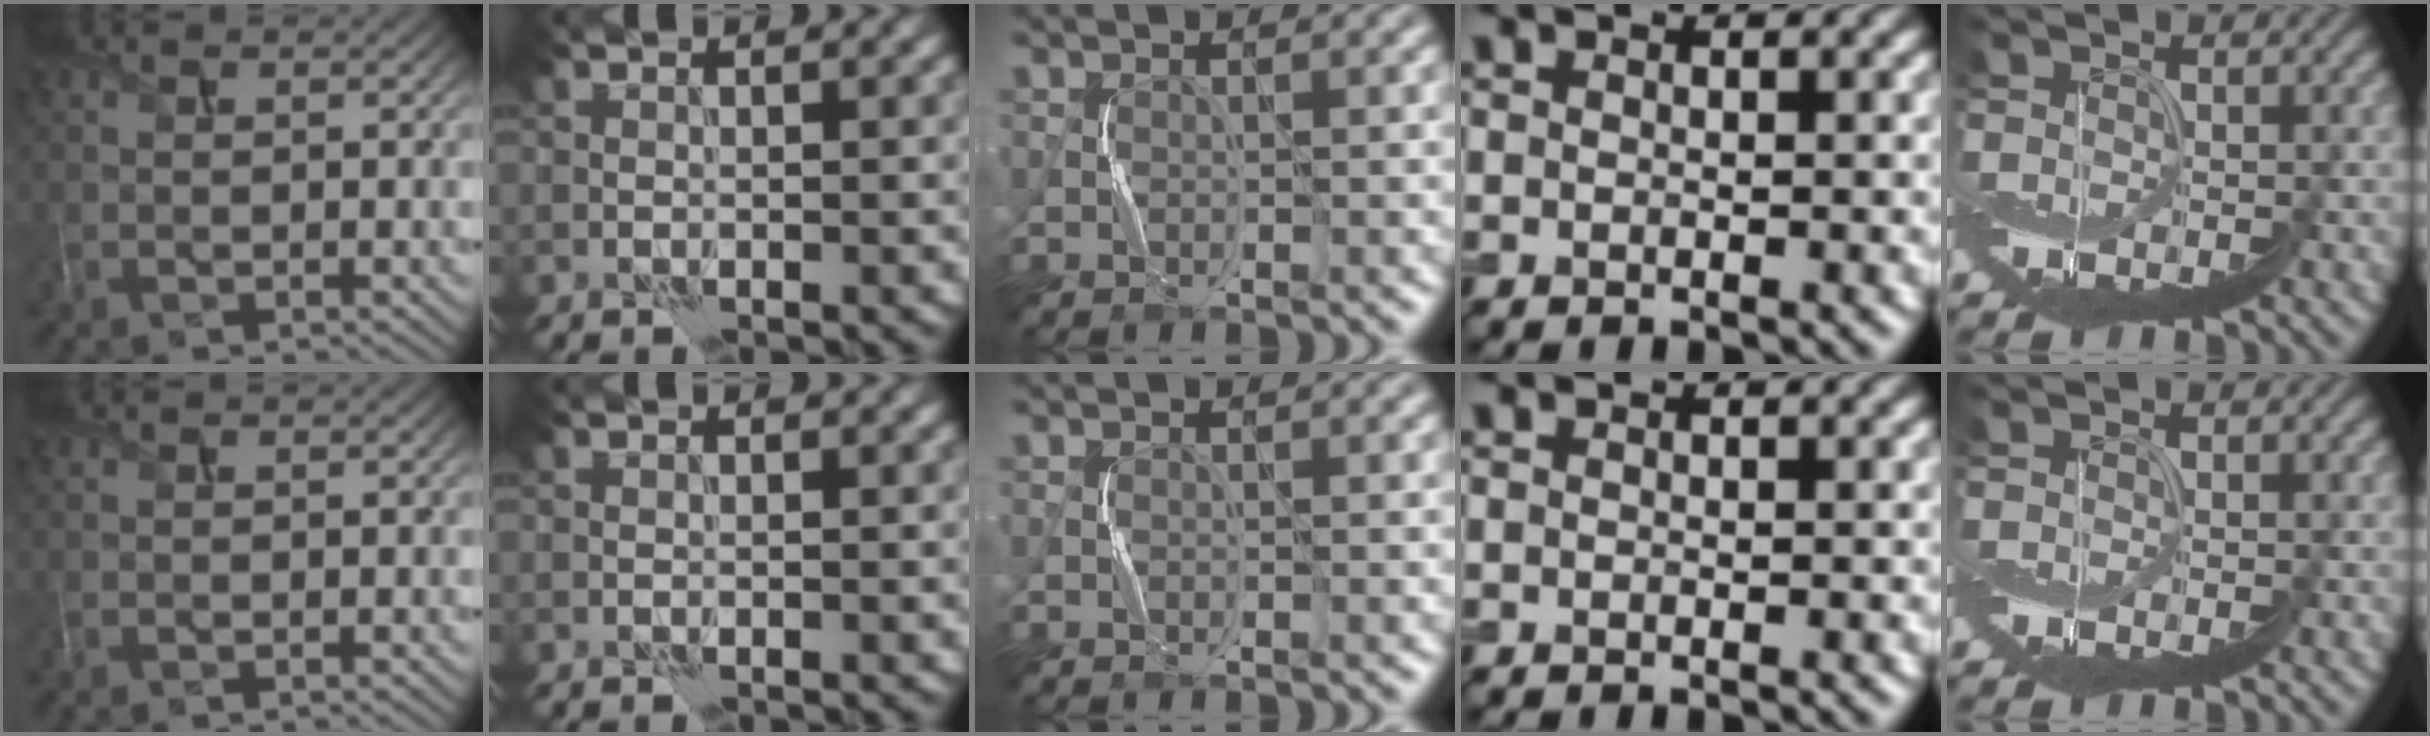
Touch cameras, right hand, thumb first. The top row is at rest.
{}